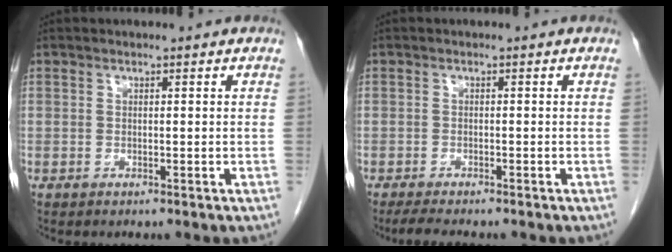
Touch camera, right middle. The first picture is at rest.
{"total": 4.3, "force": [-3.6, 0.5, 2.2], "torque": [-0.039, -0.013, -0.053]}